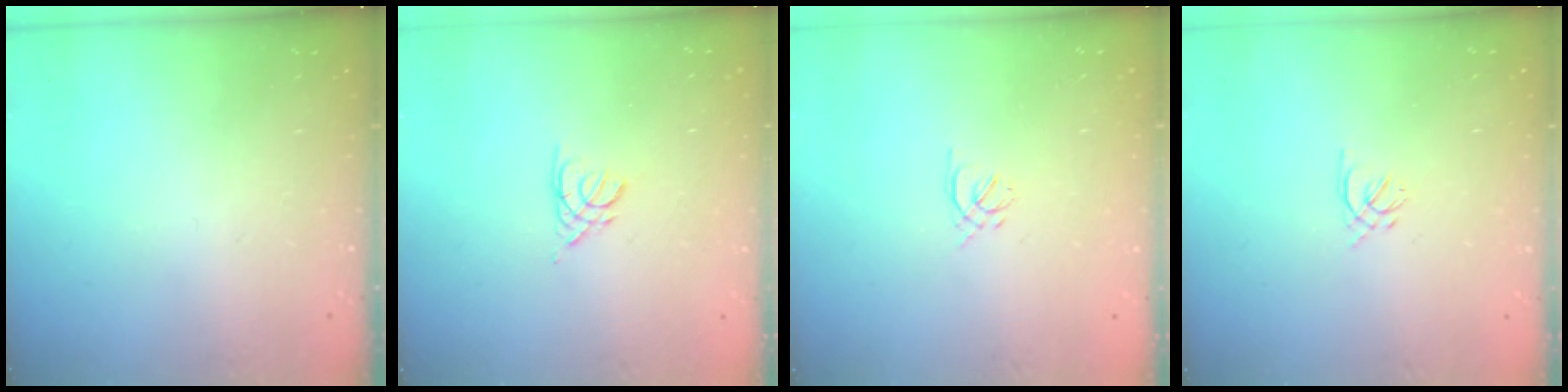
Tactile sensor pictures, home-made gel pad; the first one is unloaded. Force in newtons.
{"total": 2.2, "press": 2.2, "slide": 0.4}
{"total": 1.6, "press": 1.5, "slide": 0.5}
{"total": 1.4, "press": 1.3, "slide": 0.5}